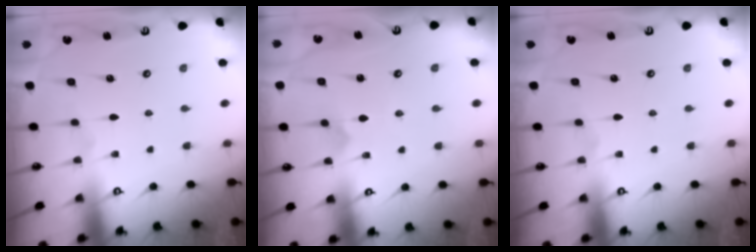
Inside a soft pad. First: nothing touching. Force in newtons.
{"total": 2.7, "press": 2.7, "slide": 0.2}
{"total": 0.0}